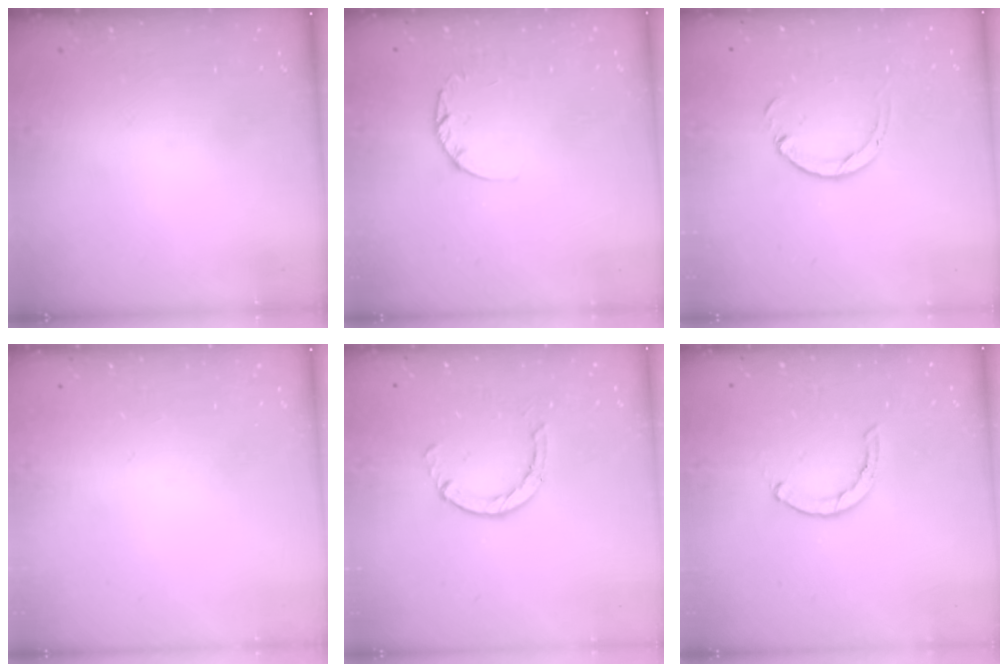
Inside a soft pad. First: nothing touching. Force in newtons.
{"total": 2.6, "press": 2.5, "slide": 0.4}
{"total": 4.6, "press": 4.6, "slide": 0.3}
{"total": 0.0}
{"total": 2.9, "press": 2.8, "slide": 0.4}
{"total": 0.7, "press": 0.6, "slide": 0.2}